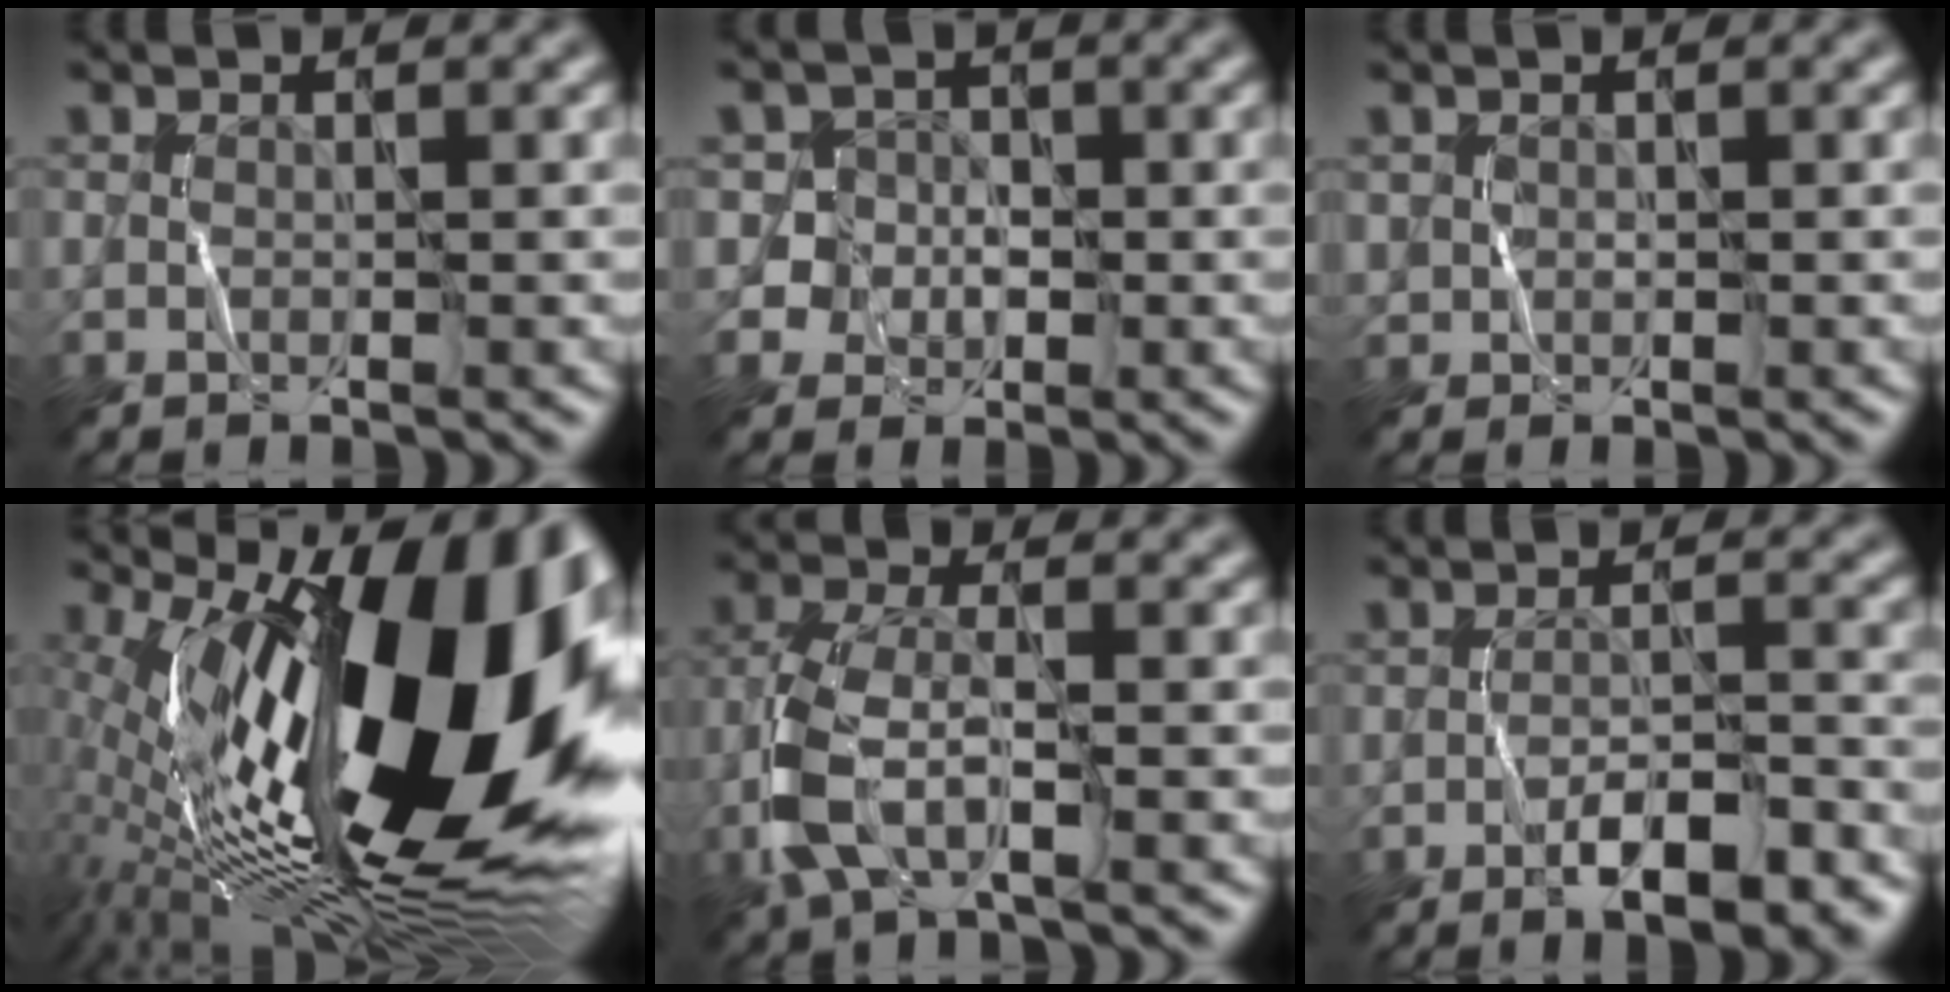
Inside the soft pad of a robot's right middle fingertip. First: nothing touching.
{"total": 3.0, "force": [-0.5, 2.9, -0.2], "torque": [0.024, 0.017, -0.026]}
{"total": 0.9, "force": [0.4, 0.4, -0.7], "torque": [0.017, 0.001, 0.009]}
{"total": 20.3, "force": [3.2, 8.9, 18.0], "torque": [-0.287, 0.012, 0.048]}
{"total": 4.9, "force": [-2.1, 2.2, 3.9], "torque": [-0.097, 0.003, -0.047]}
{"total": 4.0, "force": [-2.7, 1.1, 2.8], "torque": [-0.040, 0.010, -0.040]}